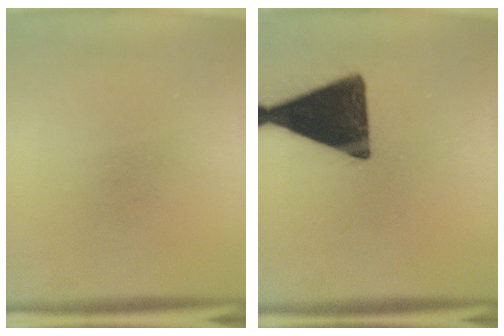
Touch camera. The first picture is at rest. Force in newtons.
{"total": 17.3}